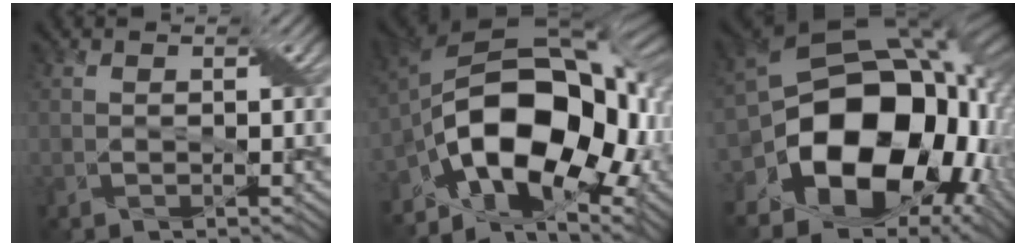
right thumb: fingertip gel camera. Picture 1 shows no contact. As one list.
[{"total": 17.2, "force": [-6.0, 9.9, 12.7], "torque": [-0.224, -0.002, -0.107]}, {"total": 20.4, "force": [-3.7, 14.8, 13.5], "torque": [-0.251, -0.024, -0.057]}]